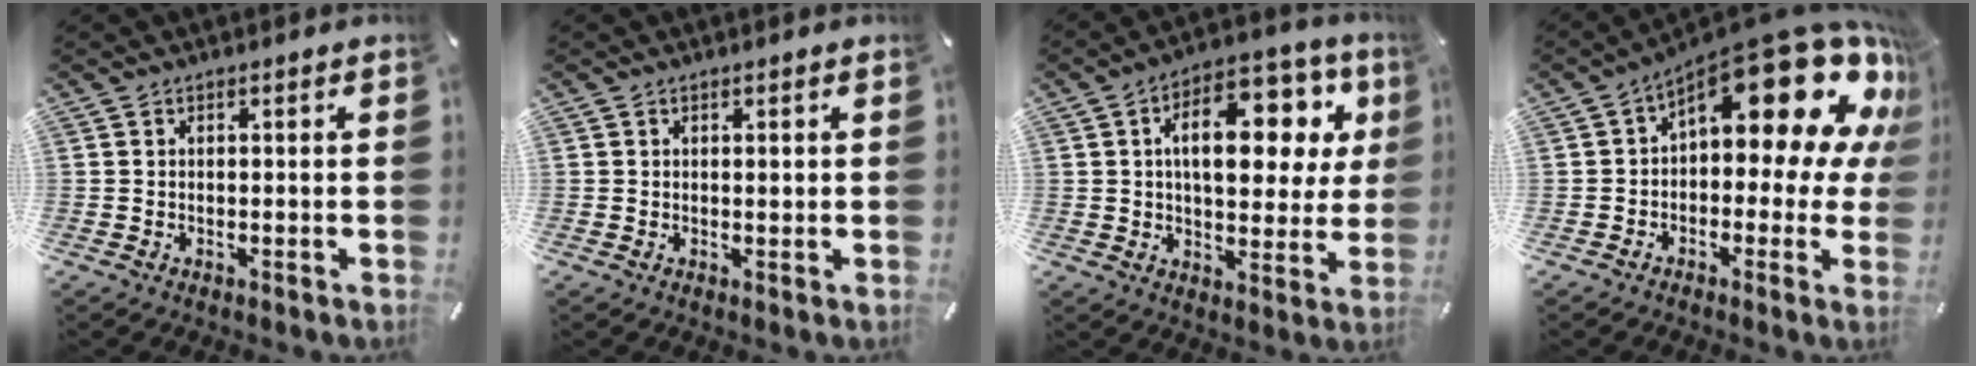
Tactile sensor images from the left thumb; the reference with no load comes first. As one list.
[{"total": 0.8, "force": [0.3, 0.5, 0.6], "torque": [-0.013, 0.002, 0.004]}, {"total": 18.1, "force": [5.8, 9.9, 14.0], "torque": [-0.205, -0.018, 0.096]}, {"total": 21.6, "force": [10.9, 9.2, 16.3], "torque": [-0.218, -0.083, 0.185]}]